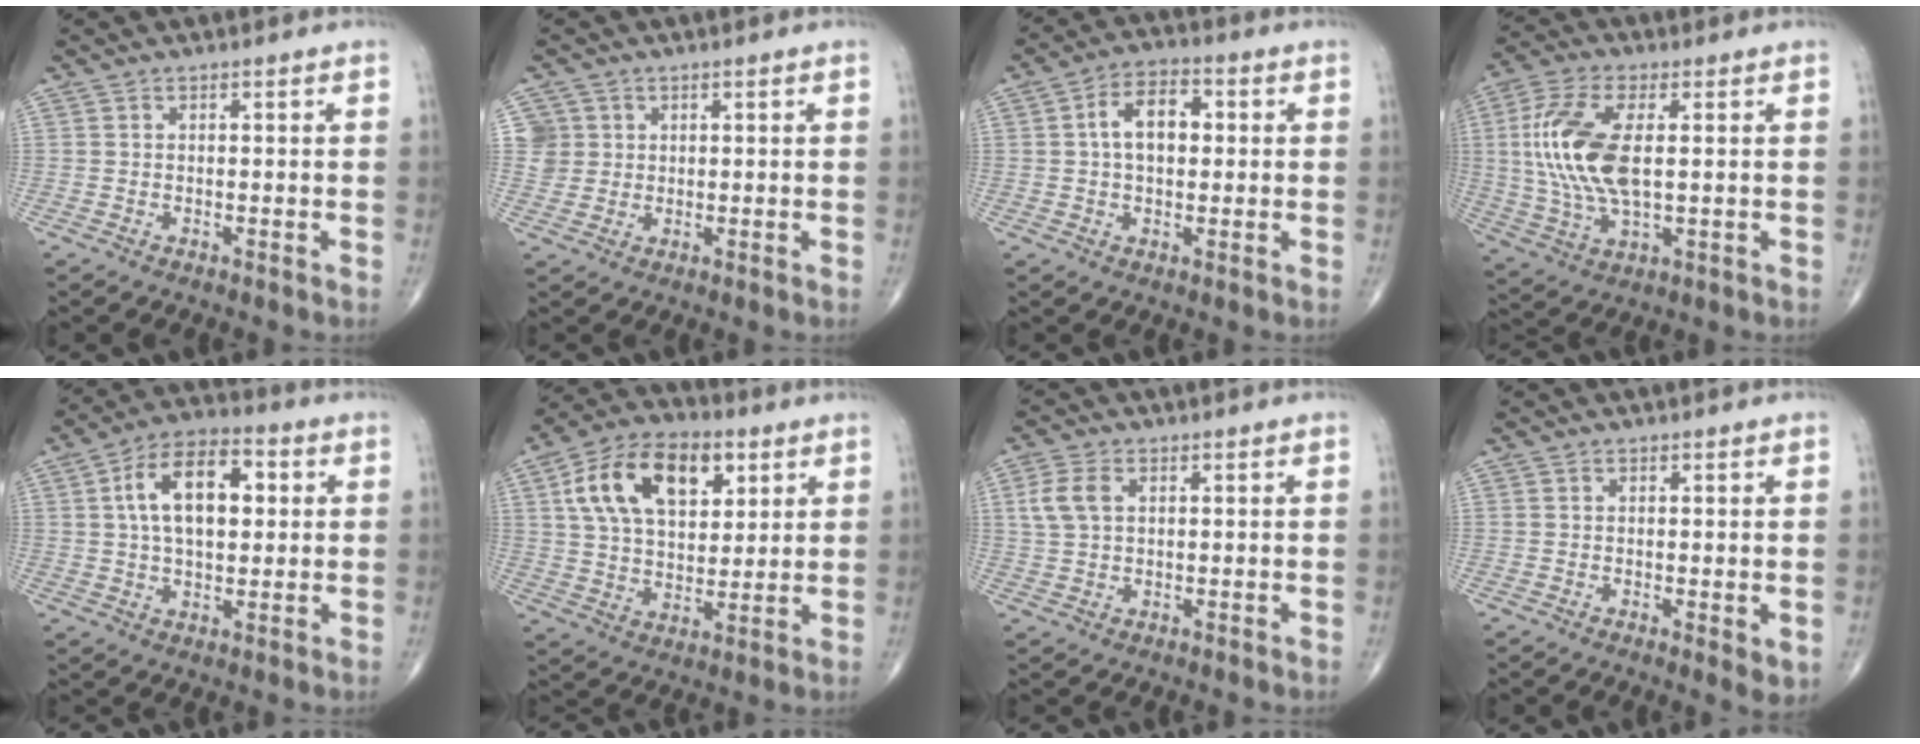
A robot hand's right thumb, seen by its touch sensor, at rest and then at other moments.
{"total": 4.0, "force": [1.2, 3.8, 0.0], "torque": [0.027, -0.002, 0.020]}
{"total": 8.4, "force": [1.0, 5.2, 6.5], "torque": [-0.099, 0.021, 0.010]}
{"total": 15.4, "force": [1.7, 7.2, 13.5], "torque": [-0.297, -0.002, 0.034]}
{"total": 14.5, "force": [2.9, 8.1, 11.7], "torque": [-0.184, 0.016, 0.043]}
{"total": 18.4, "force": [6.7, 11.4, 12.9], "torque": [-0.196, -0.004, 0.115]}
{"total": 5.3, "force": [1.4, 3.5, 3.8], "torque": [-0.084, 0.006, 0.028]}
{"total": 2.7, "force": [-0.2, 0.9, 2.6], "torque": [-0.039, -0.011, -0.003]}